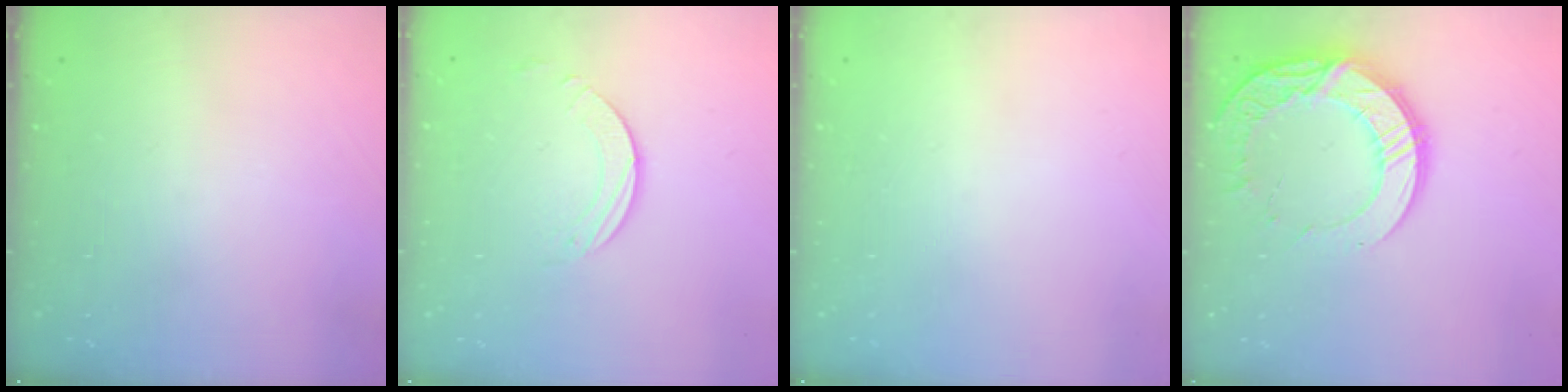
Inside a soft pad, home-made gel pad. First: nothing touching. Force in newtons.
{"total": 1.9, "press": 1.9, "slide": 0.2}
{"total": 0.0}
{"total": 15.6, "press": 15.5, "slide": 1.2}